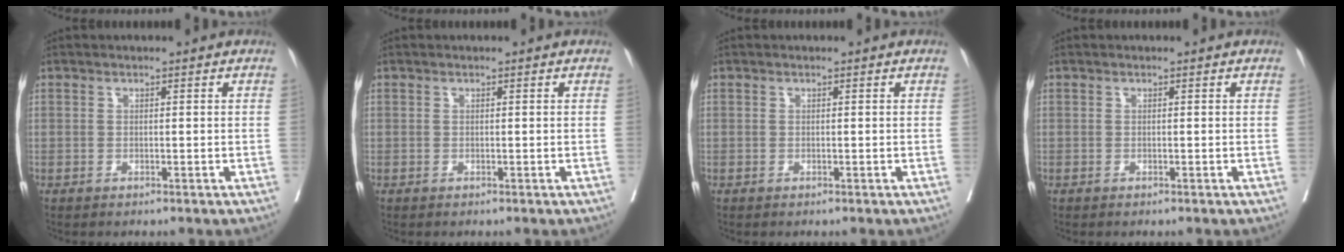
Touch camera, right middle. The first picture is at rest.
{"total": 0.0}
{"total": 0.0}
{"total": 0.0}